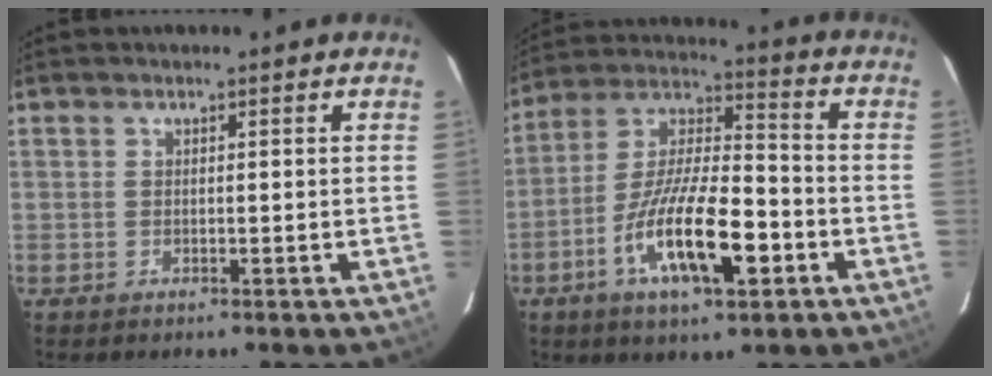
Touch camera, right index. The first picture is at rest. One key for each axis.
{"total": 16.9, "fx": -6.8, "fy": 5.2, "fz": 14.6, "tx": -0.279, "ty": -0.004, "tz": -0.122}